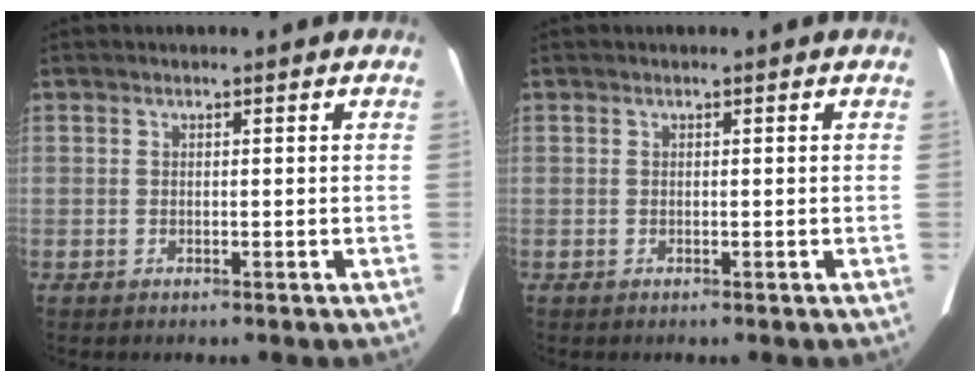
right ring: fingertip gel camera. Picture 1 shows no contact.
{"total": 0.0}